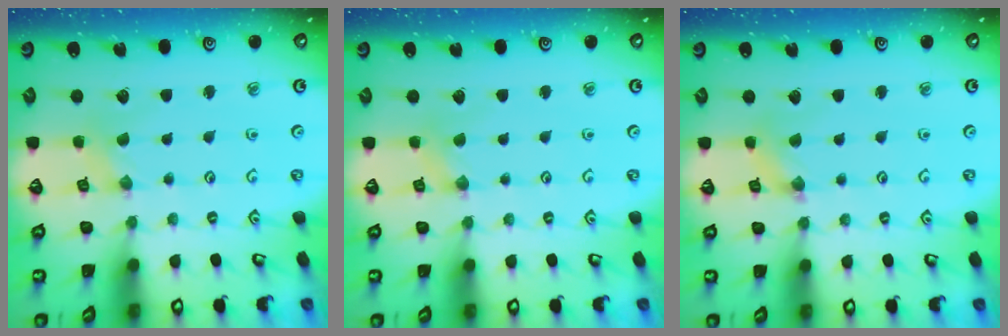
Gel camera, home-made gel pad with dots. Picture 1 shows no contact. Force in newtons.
{"total": 1.8, "press": 1.8, "slide": 0.3}
{"total": 1.3, "press": 1.3, "slide": 0.3}